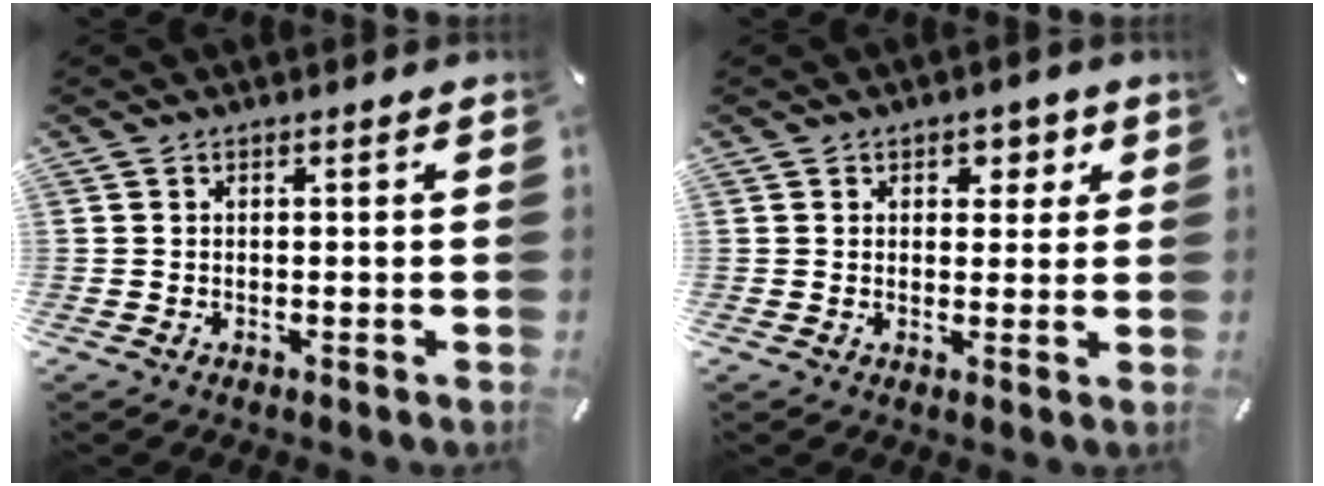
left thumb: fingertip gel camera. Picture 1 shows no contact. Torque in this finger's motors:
{"motor_torque": [0.71, 0.86, 0.50, -0.40, 0.02]}